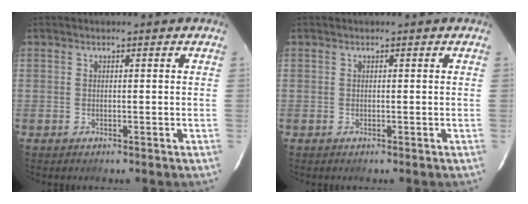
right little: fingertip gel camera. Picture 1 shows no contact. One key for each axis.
{"total": 0.0}